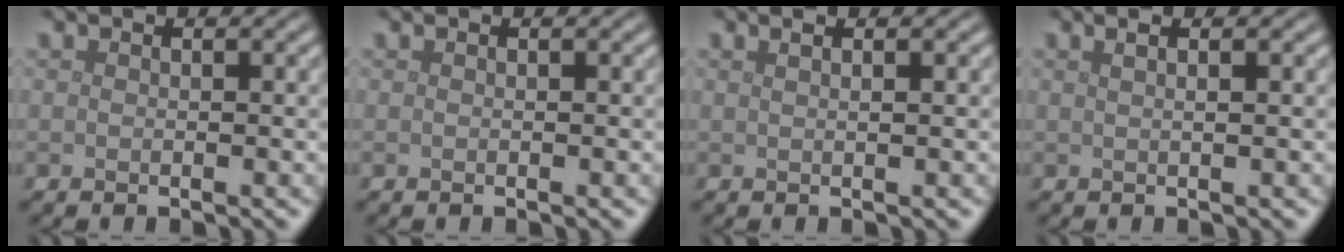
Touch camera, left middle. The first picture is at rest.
{"total": 0.0}
{"total": 2.5, "force": [1.3, 1.2, 1.8], "torque": [-0.002, 0.008, -0.006]}
{"total": 3.0, "force": [1.5, 1.5, 2.2], "torque": [-0.007, 0.017, -0.009]}